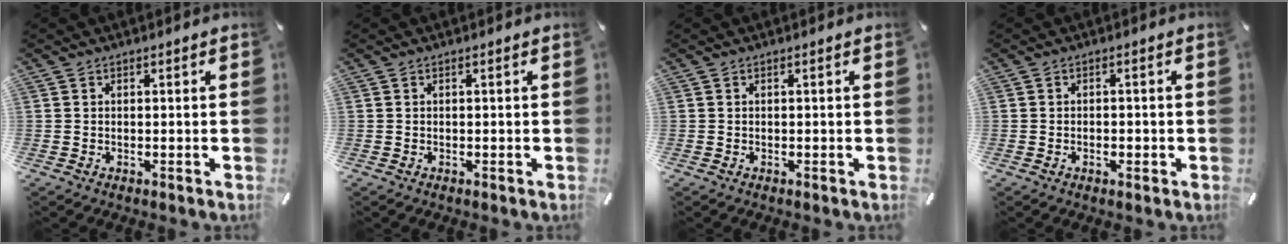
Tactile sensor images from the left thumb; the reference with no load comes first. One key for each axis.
{"total": 0.0}
{"total": 0.0}
{"total": 1.5, "fx": -0.6, "fy": 0.8, "fz": 1.1, "tx": -0.020, "ty": 0.003, "tz": -0.012}